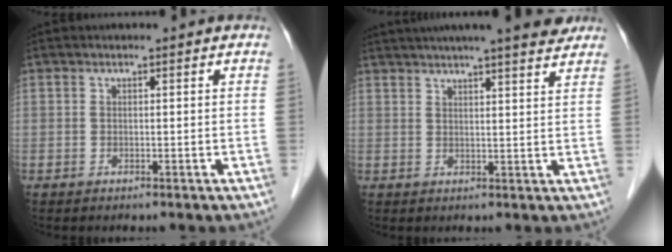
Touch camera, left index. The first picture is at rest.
{"total": 14.5, "force": [12.5, 1.0, 7.3], "torque": [-0.115, 0.022, 0.162]}